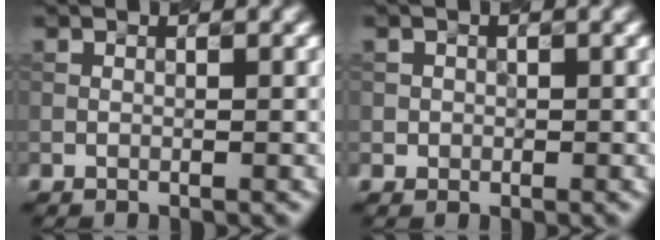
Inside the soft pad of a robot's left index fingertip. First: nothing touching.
{"total": 0.8, "force": [0.0, 0.8, 0.1], "torque": [0.010, -0.001, 0.001]}